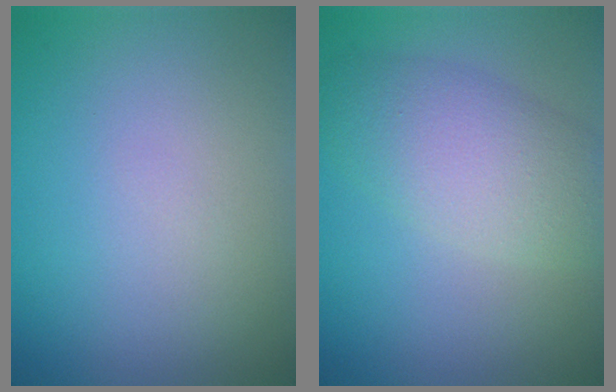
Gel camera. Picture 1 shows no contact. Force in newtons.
{"total": 5.2, "press": 5.2, "slide": 0.2}